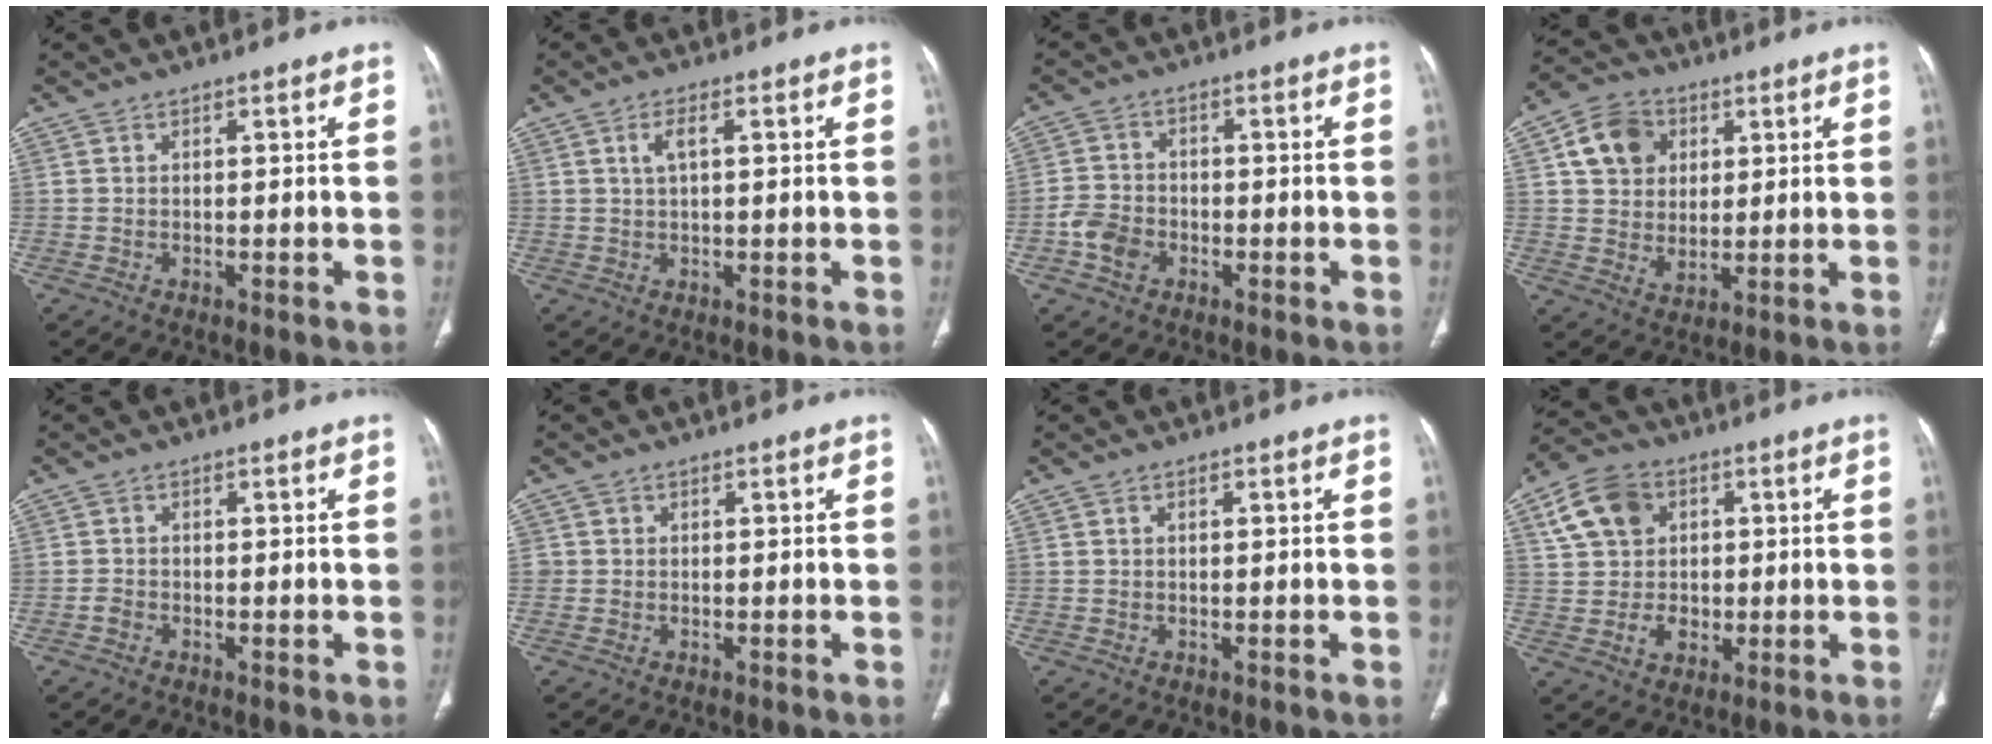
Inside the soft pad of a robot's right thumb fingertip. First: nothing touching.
{"total": 2.7, "force": [0.9, 1.0, 2.4], "torque": [-0.052, 0.007, 0.019]}
{"total": 5.4, "force": [-2.0, 4.2, 2.6], "torque": [-0.039, 0.016, -0.039]}
{"total": 10.6, "force": [3.4, 8.6, 5.1], "torque": [-0.060, -0.009, 0.060]}
{"total": 1.1, "force": [-0.4, 0.7, 0.7], "torque": [-0.011, 0.000, -0.010]}
{"total": 1.2, "force": [0.1, 1.2, 0.1], "torque": [0.008, 0.004, -0.001]}
{"total": 0.5, "force": [0.2, 0.4, 0.3], "torque": [-0.005, 0.000, 0.003]}
{"total": 12.2, "force": [3.2, 10.1, 6.0], "torque": [-0.086, 0.002, 0.059]}